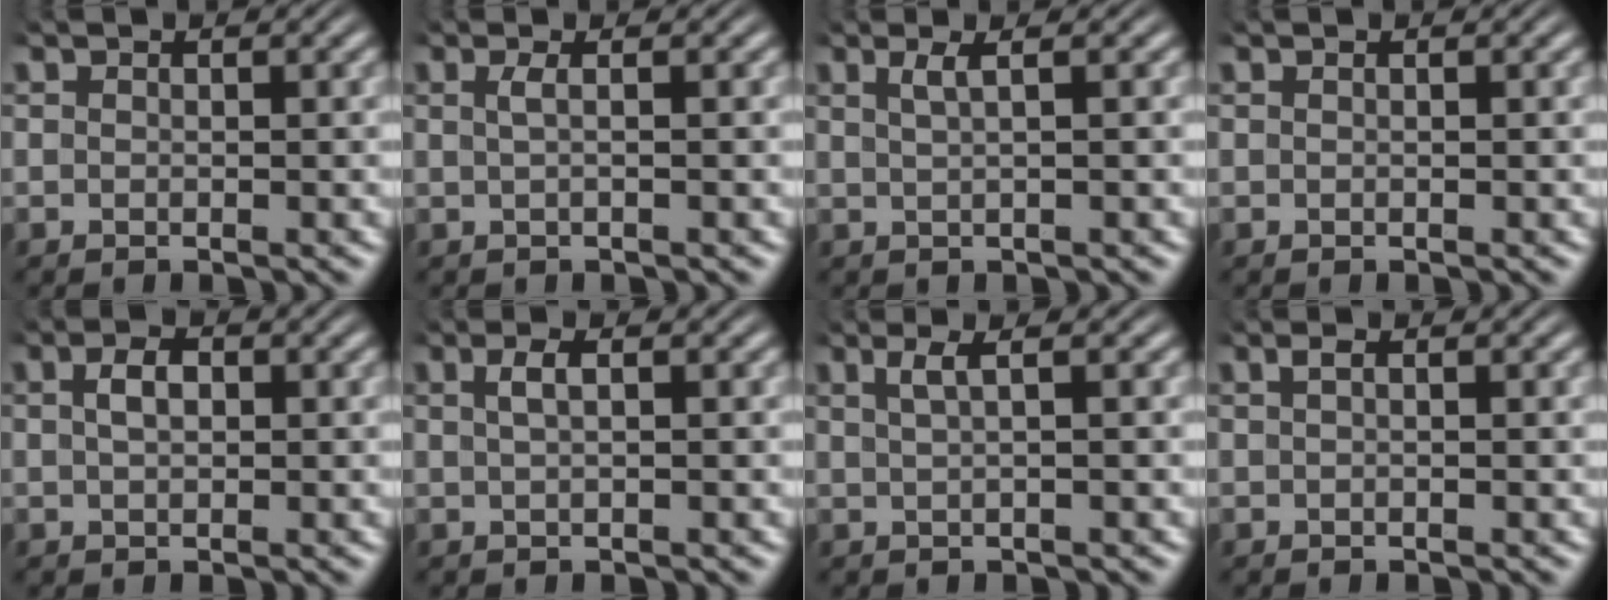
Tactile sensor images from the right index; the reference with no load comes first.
{"total": 1.0, "force": [0.0, -0.3, 1.0], "torque": [-0.019, 0.000, 0.002]}
{"total": 1.6, "force": [0.7, -0.3, 1.4], "torque": [-0.018, 0.003, 0.016]}
{"total": 0.0}
{"total": 1.7, "force": [0.1, 0.7, 1.6], "torque": [-0.022, 0.001, 0.003]}
{"total": 1.4, "force": [0.3, 0.1, 1.4], "torque": [-0.021, 0.002, 0.008]}
{"total": 1.9, "force": [0.8, -0.1, 1.7], "torque": [-0.021, 0.006, 0.017]}
{"total": 0.6, "force": [0.2, 0.0, 0.6], "torque": [-0.009, 0.003, 0.005]}